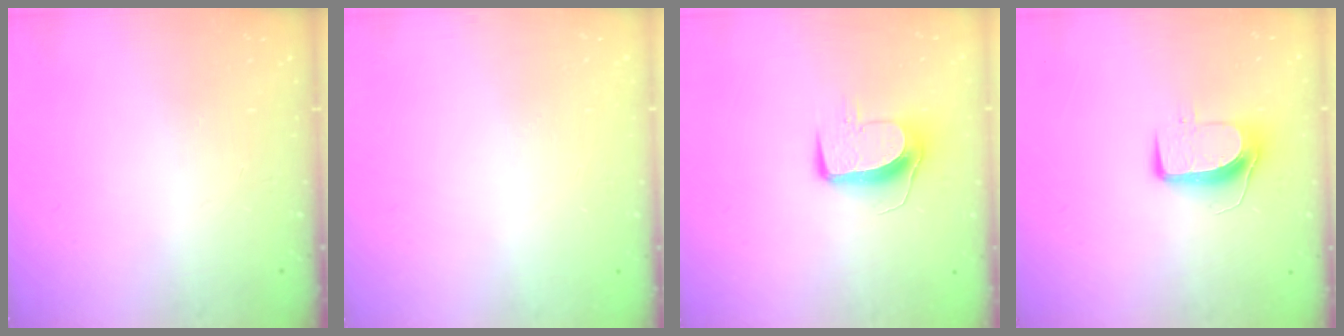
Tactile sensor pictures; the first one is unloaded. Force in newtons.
{"total": 0.0}
{"total": 9.8, "press": 9.8, "slide": 0.4}
{"total": 9.9, "press": 9.8, "slide": 1.1}